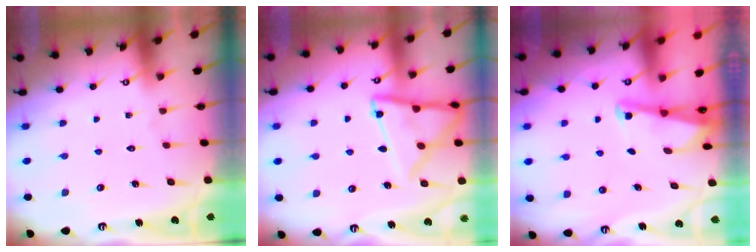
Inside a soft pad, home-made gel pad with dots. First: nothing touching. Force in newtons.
{"total": 14.4, "press": 14.3, "slide": 1.5}
{"total": 2.0, "press": 2.0, "slide": 0.2}